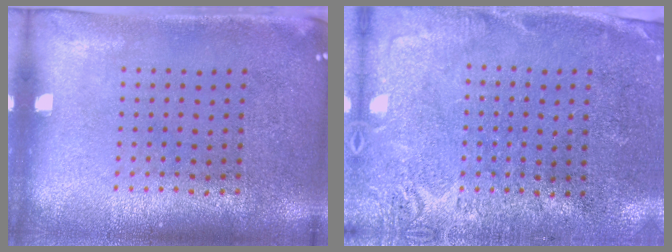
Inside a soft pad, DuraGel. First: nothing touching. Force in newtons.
{"total": 2.6, "press": 2.4, "slide": 1.1}